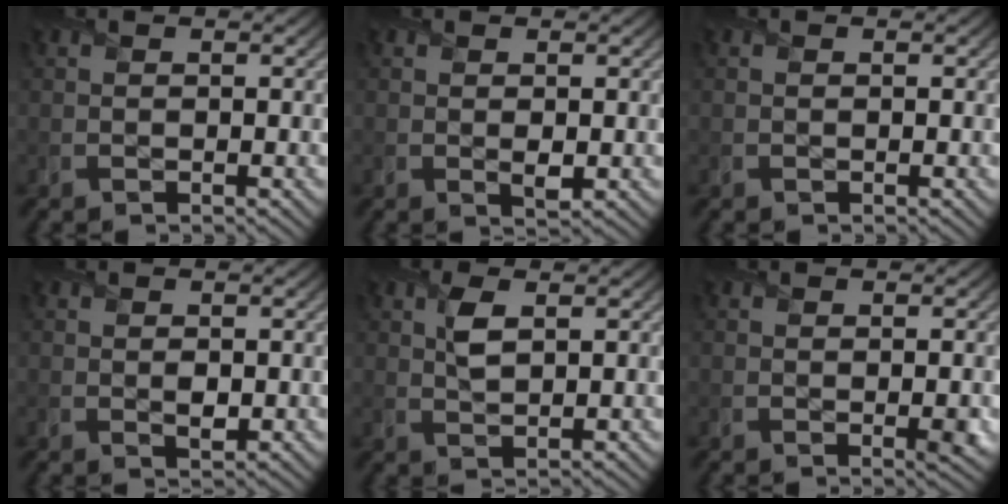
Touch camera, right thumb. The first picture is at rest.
{"total": 0.9, "force": [0.1, 0.4, 0.8], "torque": [-0.010, -0.007, 0.006]}
{"total": 0.0}
{"total": 1.0, "force": [0.0, 0.7, 0.7], "torque": [-0.009, -0.006, 0.004]}
{"total": 2.8, "force": [1.1, 1.2, 2.3], "torque": [-0.052, 0.001, 0.023]}
{"total": 1.2, "force": [-0.2, 0.2, 1.2], "torque": [-0.015, -0.006, -0.002]}